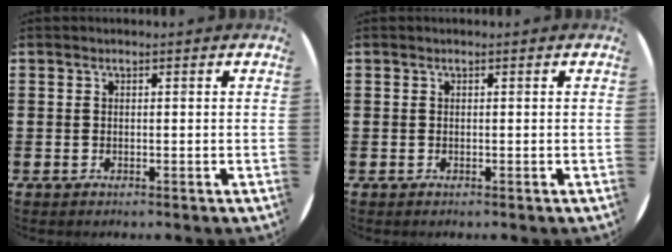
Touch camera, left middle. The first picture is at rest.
{"total": 0.0}